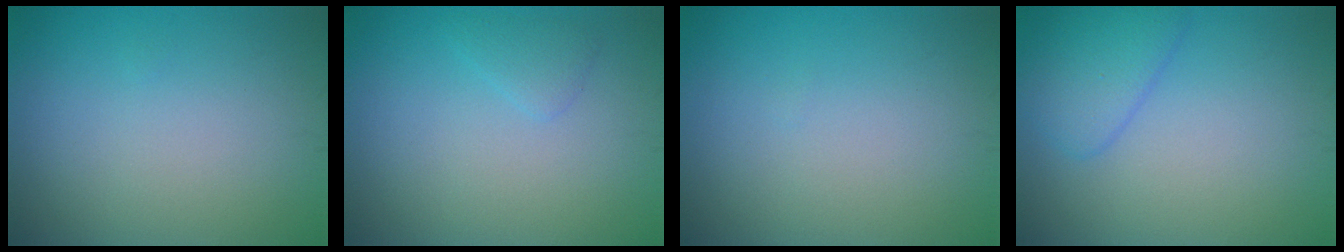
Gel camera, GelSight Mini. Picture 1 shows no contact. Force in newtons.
{"total": 1.1, "press": 1.1, "slide": 0.1}
{"total": 0.0}
{"total": 2.7, "press": 2.6, "slide": 0.2}